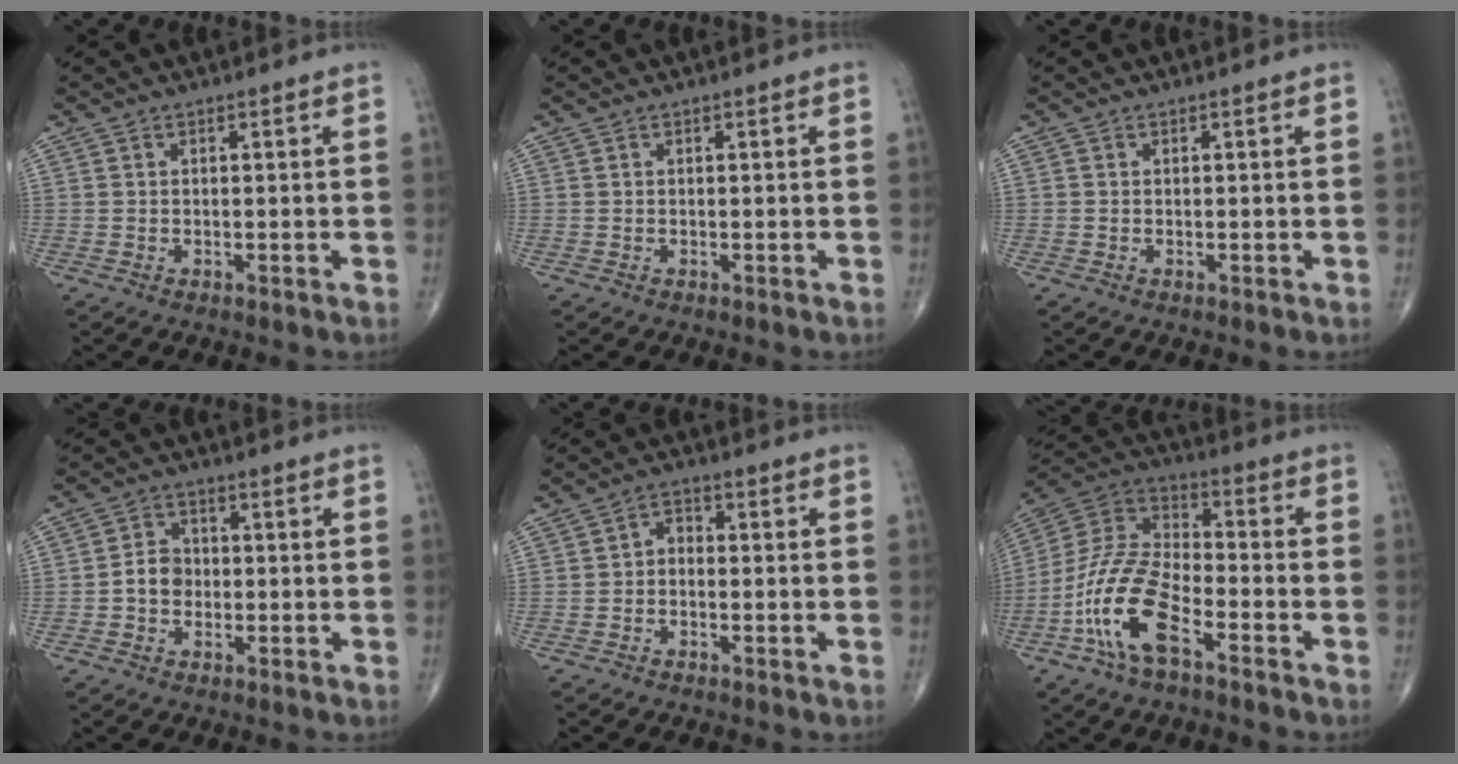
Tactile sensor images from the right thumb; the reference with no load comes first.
{"total": 0.0}
{"total": 0.0}
{"total": 4.6, "force": [-0.9, 3.8, 2.4], "torque": [-0.028, 0.017, -0.023]}
{"total": 2.7, "force": [-0.7, 2.0, 1.7], "torque": [-0.014, 0.019, -0.026]}
{"total": 16.1, "force": [-7.3, 7.1, 12.4], "torque": [-0.255, 0.044, -0.147]}